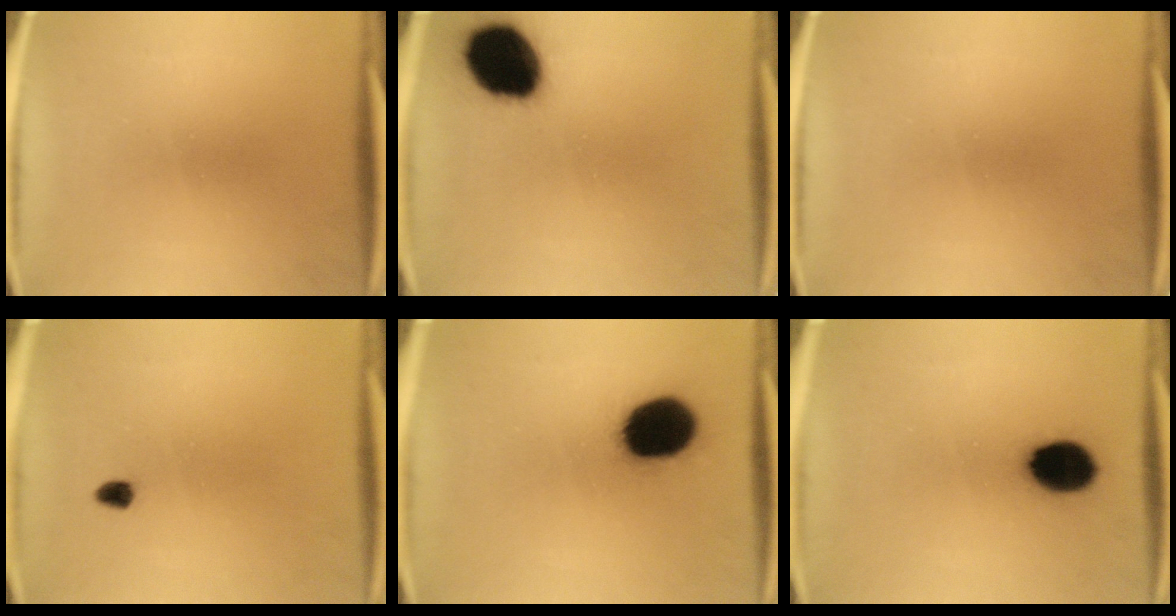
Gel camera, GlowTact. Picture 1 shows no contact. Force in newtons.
{"total": 17.9}
{"total": 0.0}
{"total": 1.5}
{"total": 18.2}
{"total": 10.8}